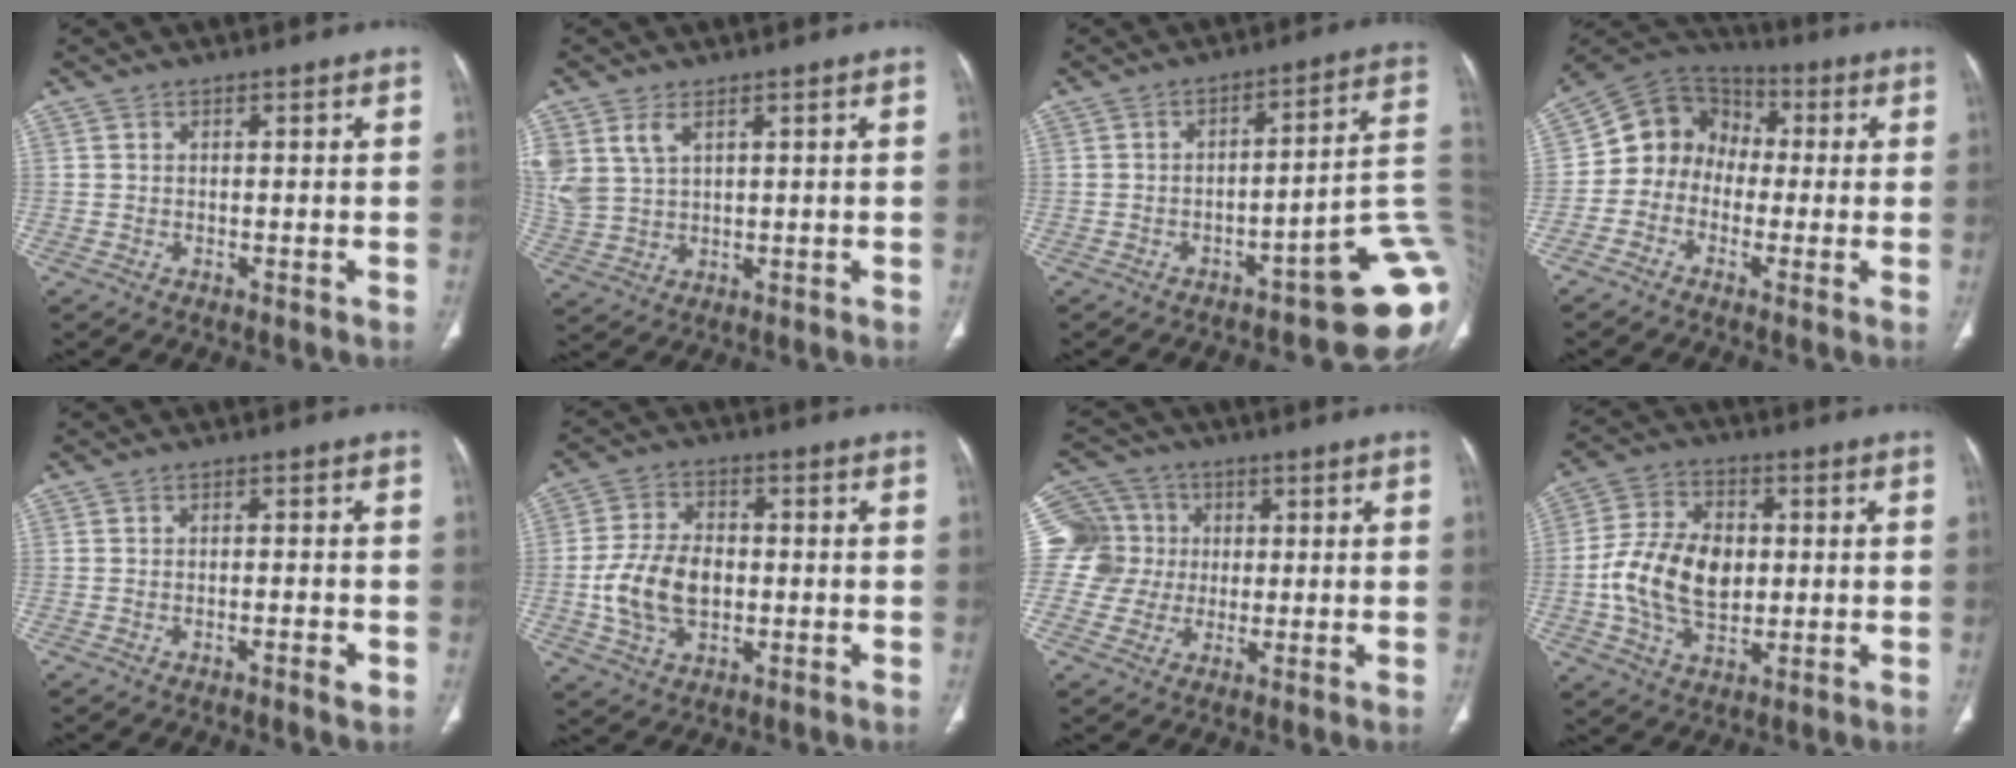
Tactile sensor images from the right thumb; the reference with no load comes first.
{"total": 7.3, "force": [3.5, 4.6, 4.6], "torque": [-0.106, -0.003, 0.084]}
{"total": 17.3, "force": [-6.2, 4.9, 15.4], "torque": [-0.104, 0.064, -0.071]}
{"total": 10.9, "force": [-1.0, 9.7, 4.9], "torque": [-0.058, 0.047, -0.034]}
{"total": 2.2, "force": [-1.1, 0.4, 1.9], "torque": [-0.036, 0.002, -0.017]}
{"total": 11.4, "force": [-1.4, 7.5, 8.4], "torque": [-0.152, 0.013, -0.024]}
{"total": 11.2, "force": [0.8, 11.0, 2.2], "torque": [-0.027, 0.031, 0.016]}
{"total": 14.1, "force": [-0.4, 9.4, 10.5], "torque": [-0.183, 0.014, -0.004]}